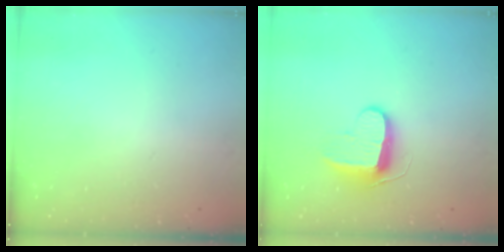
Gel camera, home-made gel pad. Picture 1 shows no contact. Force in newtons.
{"total": 9.5, "press": 9.5, "slide": 0.6}